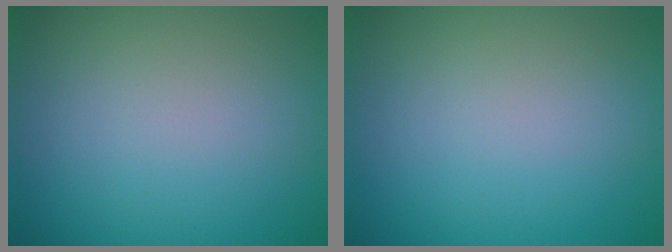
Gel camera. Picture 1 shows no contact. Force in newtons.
{"total": 0.0}